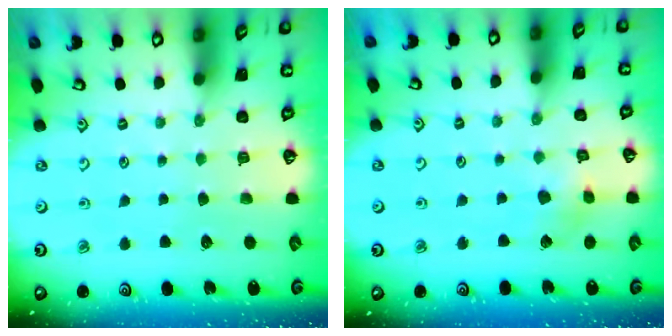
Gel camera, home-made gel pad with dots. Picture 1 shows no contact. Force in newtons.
{"total": 4.8, "press": 4.8, "slide": 0.5}